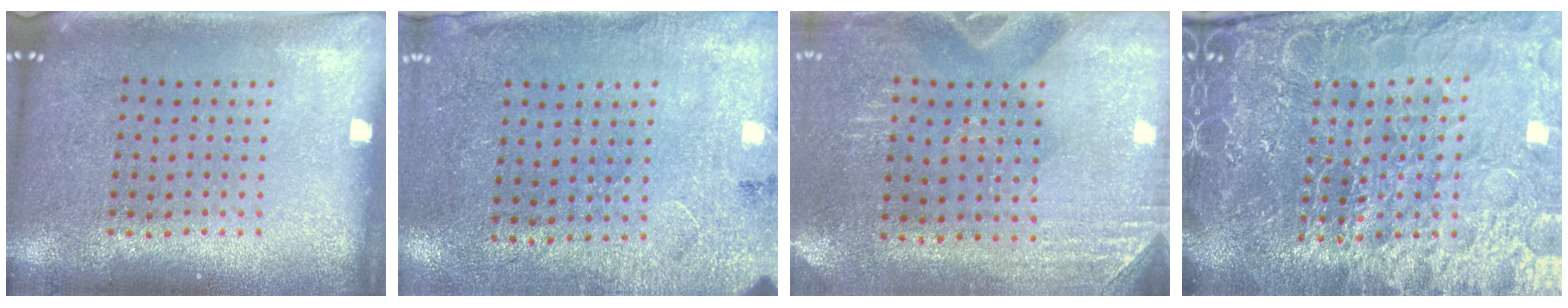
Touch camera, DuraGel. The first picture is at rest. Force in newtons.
{"total": 2.6, "press": 2.2, "slide": 1.5}
{"total": 2.8, "press": 2.6, "slide": 1.2}
{"total": 6.1, "press": 5.4, "slide": 2.8}